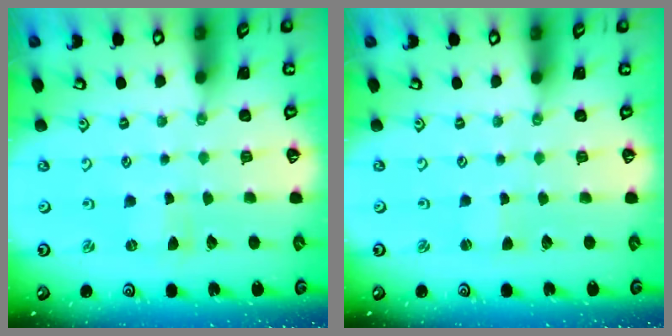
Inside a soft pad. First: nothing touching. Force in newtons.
{"total": 1.0, "press": 1.0, "slide": 0.2}